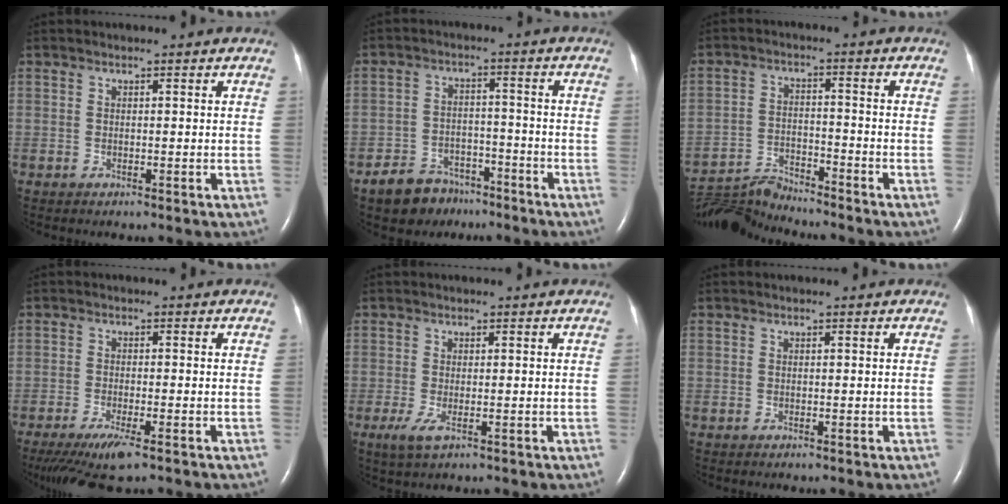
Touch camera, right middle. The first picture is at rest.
{"total": 7.3, "force": [-5.5, 4.5, 1.7], "torque": [-0.036, 0.005, -0.086]}
{"total": 7.1, "force": [-7.0, -0.8, -0.8], "torque": [0.003, -0.002, -0.128]}
{"total": 7.1, "force": [-4.8, 1.0, 5.1], "torque": [-0.094, -0.020, -0.082]}
{"total": 2.6, "force": [-1.0, 0.7, 2.3], "torque": [-0.050, -0.008, -0.015]}
{"total": 0.0}